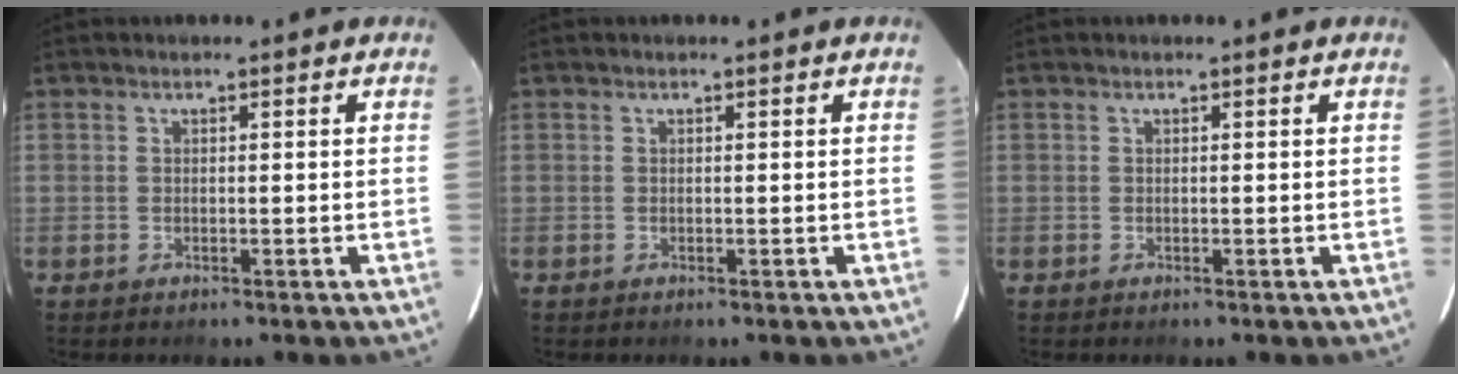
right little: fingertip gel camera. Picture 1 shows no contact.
{"total": 0.0}
{"total": 0.0}